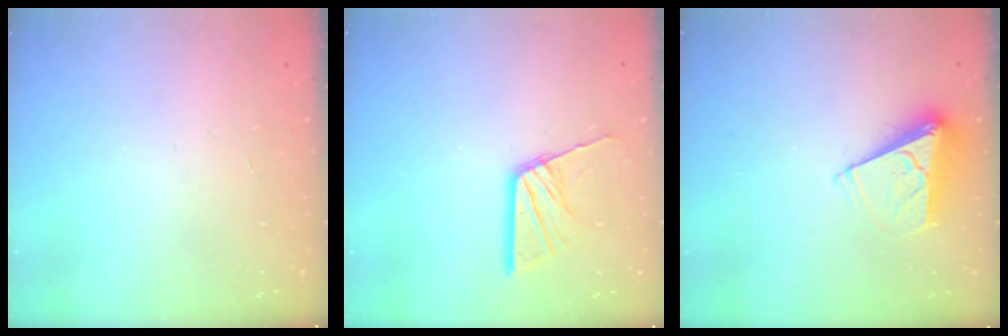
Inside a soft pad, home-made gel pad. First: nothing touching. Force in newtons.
{"total": 12.5, "press": 12.5, "slide": 1.3}
{"total": 9.5, "press": 9.5, "slide": 0.1}